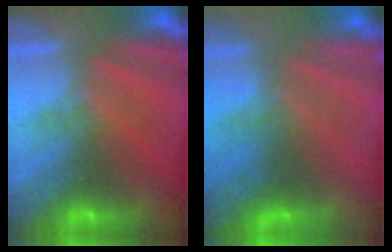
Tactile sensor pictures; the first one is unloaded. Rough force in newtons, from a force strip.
{"total": 3.9}